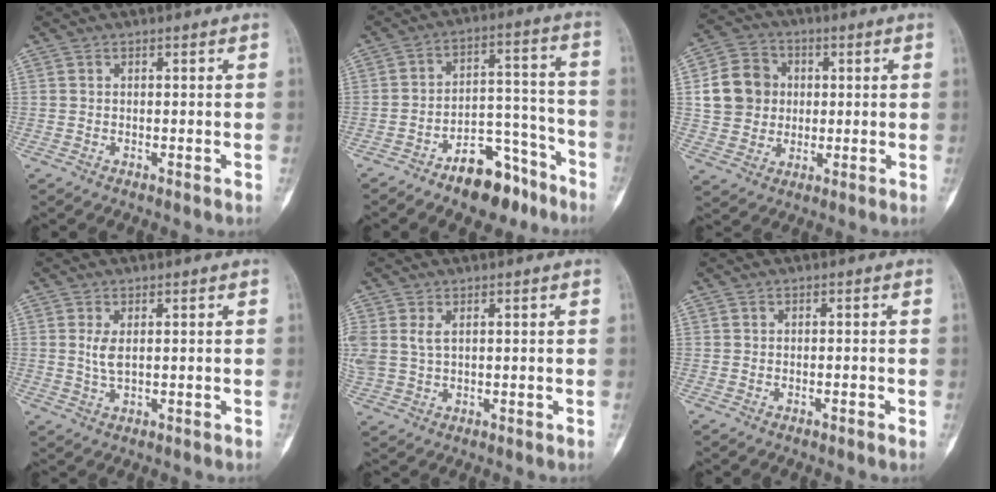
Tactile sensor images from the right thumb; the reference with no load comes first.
{"total": 12.4, "force": [-8.6, 5.9, 6.7], "torque": [-0.070, 0.085, -0.136]}
{"total": 11.3, "force": [1.3, 10.2, 4.8], "torque": [-0.064, 0.009, 0.023]}
{"total": 2.7, "force": [0.5, 1.1, 2.4], "torque": [-0.053, -0.002, 0.017]}
{"total": 5.0, "force": [1.5, 3.0, 3.7], "torque": [-0.102, 0.008, 0.040]}
{"total": 0.9, "force": [-0.4, 0.1, 0.8], "torque": [-0.014, 0.002, -0.005]}